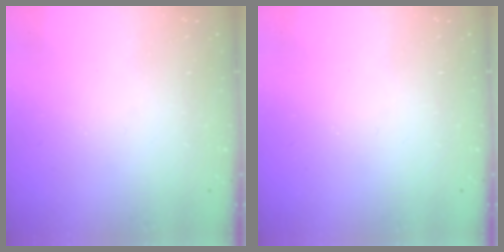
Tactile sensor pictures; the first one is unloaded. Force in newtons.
{"total": 0.0}